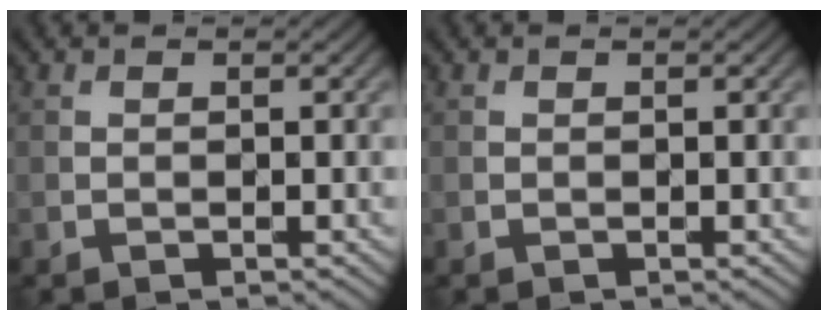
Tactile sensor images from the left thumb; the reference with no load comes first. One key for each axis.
{"total": 0.0}